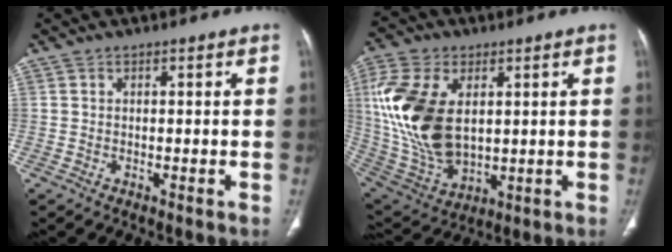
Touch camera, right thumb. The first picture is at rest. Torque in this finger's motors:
{"motor_torque": [-1.48, 2.60, 1.76, 1.01, 0.74]}